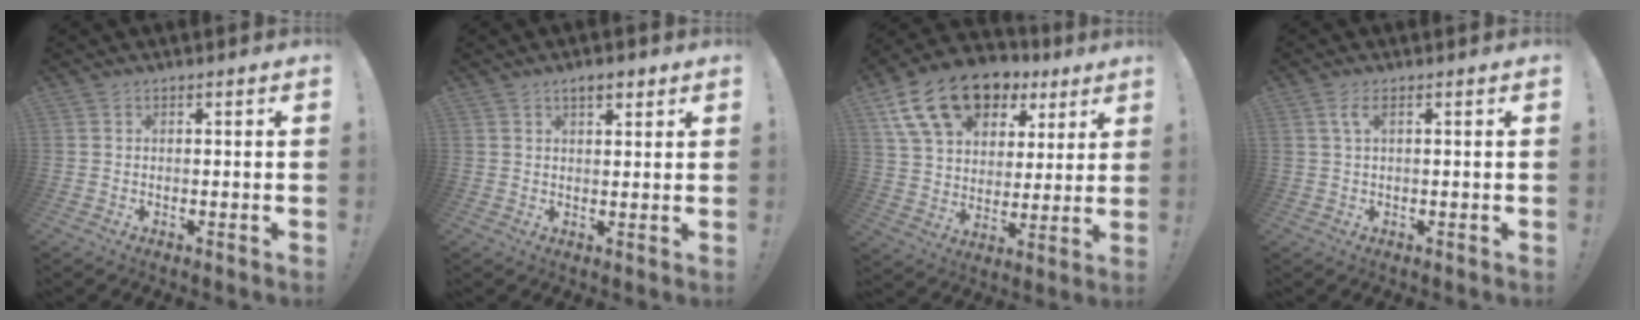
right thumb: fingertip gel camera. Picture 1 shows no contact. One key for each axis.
{"total": 4.0, "fx": 2.7, "fy": 1.6, "fz": 2.4, "tx": -0.030, "ty": -0.009, "tz": 0.044}
{"total": 19.2, "fx": 10.6, "fy": 12.1, "fz": 10.5, "tx": -0.172, "ty": -0.051, "tz": 0.196}
{"total": 2.8, "fx": 1.0, "fy": 0.6, "fz": 2.5, "tx": -0.046, "ty": 0.000, "tz": 0.017}